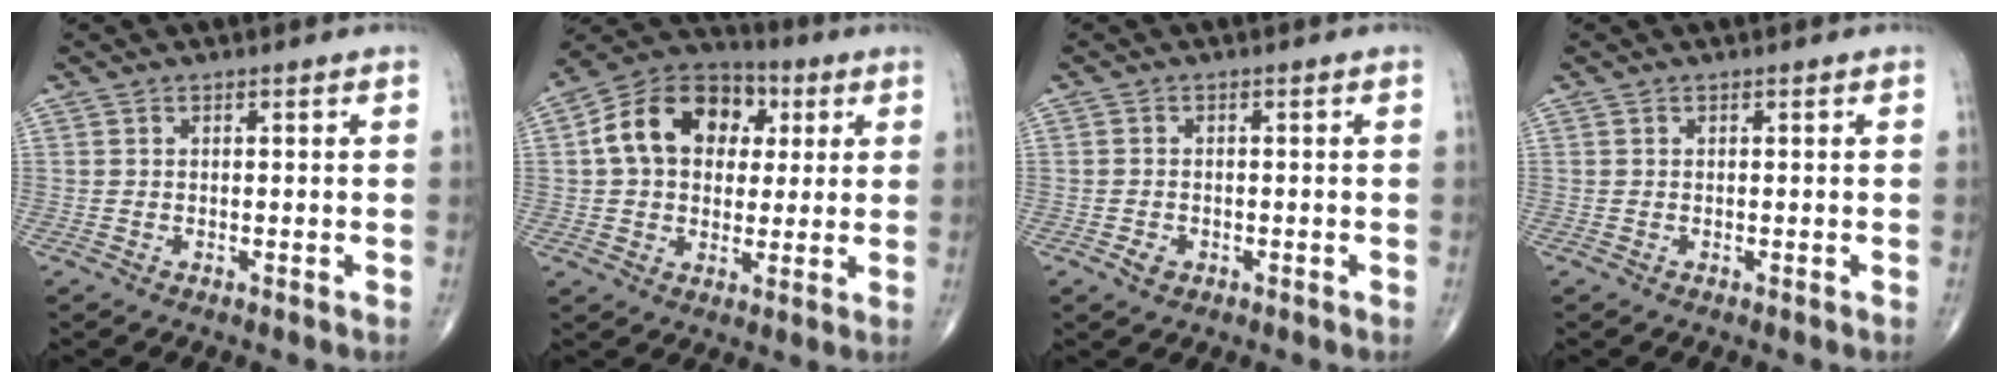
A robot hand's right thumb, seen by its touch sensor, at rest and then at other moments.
{"total": 15.9, "force": [3.3, 11.7, 10.2], "torque": [-0.144, 0.018, 0.046]}
{"total": 1.8, "force": [-0.9, 1.3, 0.9], "torque": [-0.012, 0.004, -0.012]}
{"total": 0.0}